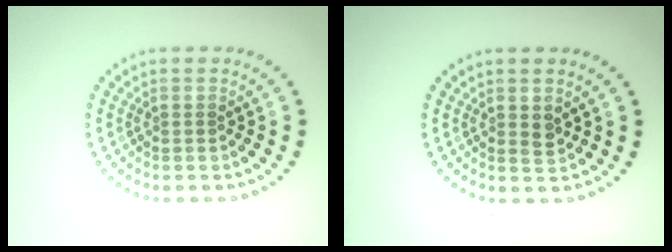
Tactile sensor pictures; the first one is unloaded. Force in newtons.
{"total": 1.1, "press": 1.0, "slide": 0.3}